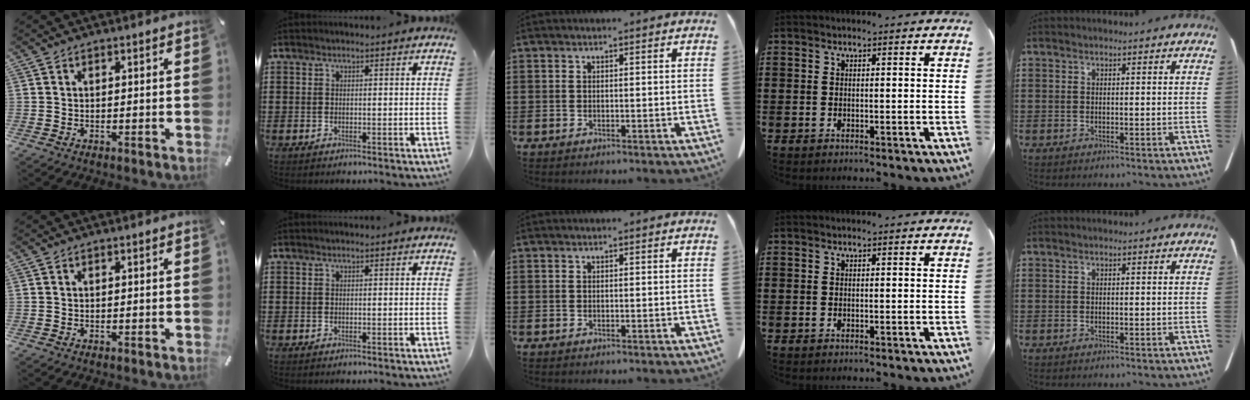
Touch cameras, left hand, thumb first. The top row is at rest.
{}